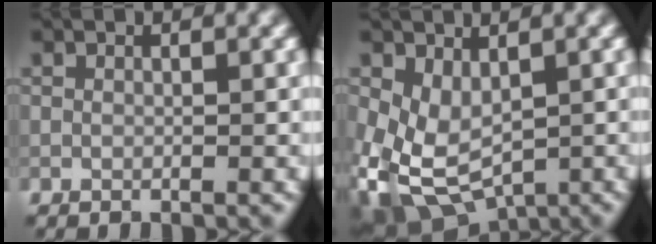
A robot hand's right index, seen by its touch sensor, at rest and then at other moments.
{"total": 6.2, "force": [-0.6, 4.3, 4.4], "torque": [-0.102, -0.017, -0.001]}